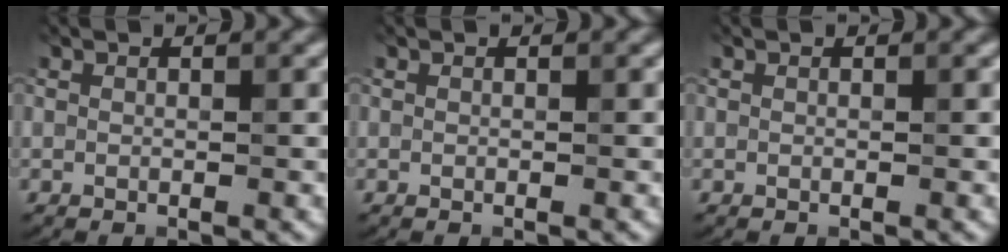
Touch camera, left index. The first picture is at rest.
{"total": 0.0}
{"total": 0.0}